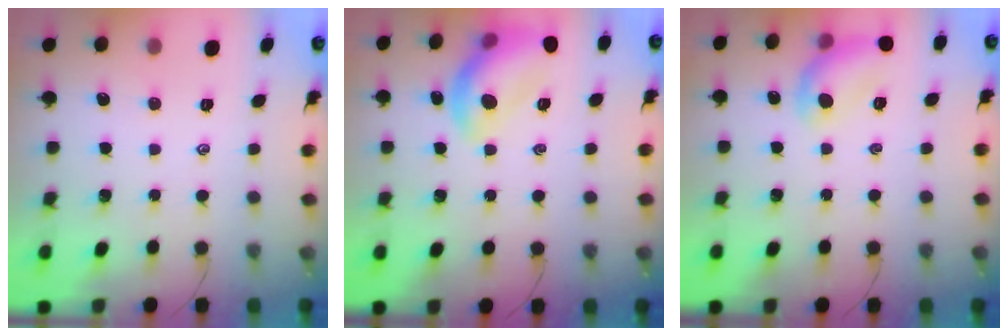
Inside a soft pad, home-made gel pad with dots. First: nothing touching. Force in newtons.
{"total": 12.5, "press": 12.5, "slide": 0.8}
{"total": 10.2, "press": 10.2, "slide": 0.4}